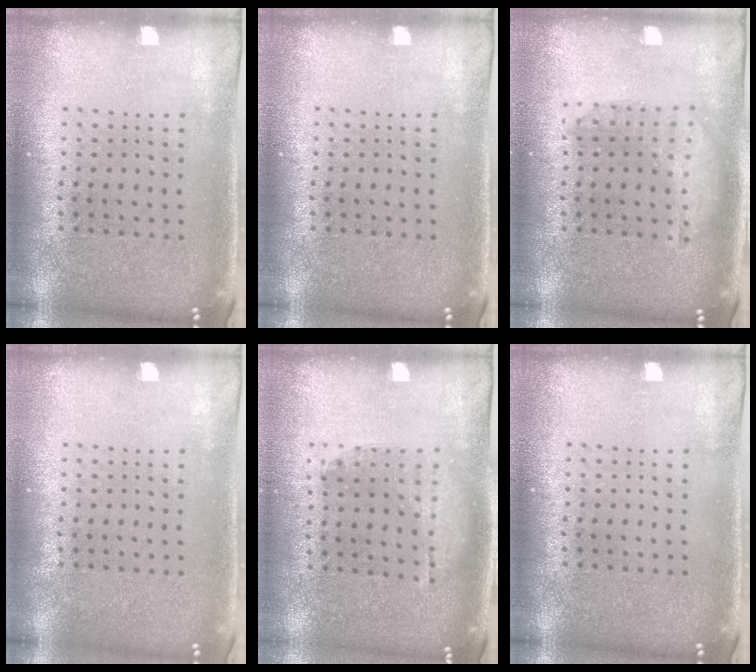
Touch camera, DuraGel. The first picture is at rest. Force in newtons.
{"total": 0.0}
{"total": 1.3, "press": 1.3, "slide": 0.4}
{"total": 0.0}
{"total": 1.1, "press": 0.8, "slide": 0.8}
{"total": 0.0}